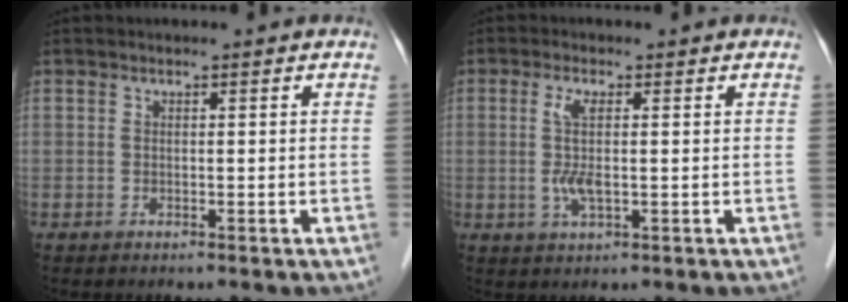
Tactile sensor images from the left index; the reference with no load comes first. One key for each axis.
{"total": 4.0, "fx": 0.1, "fy": 0.8, "fz": 3.9, "tx": -0.087, "ty": -0.004, "tz": 0.000}